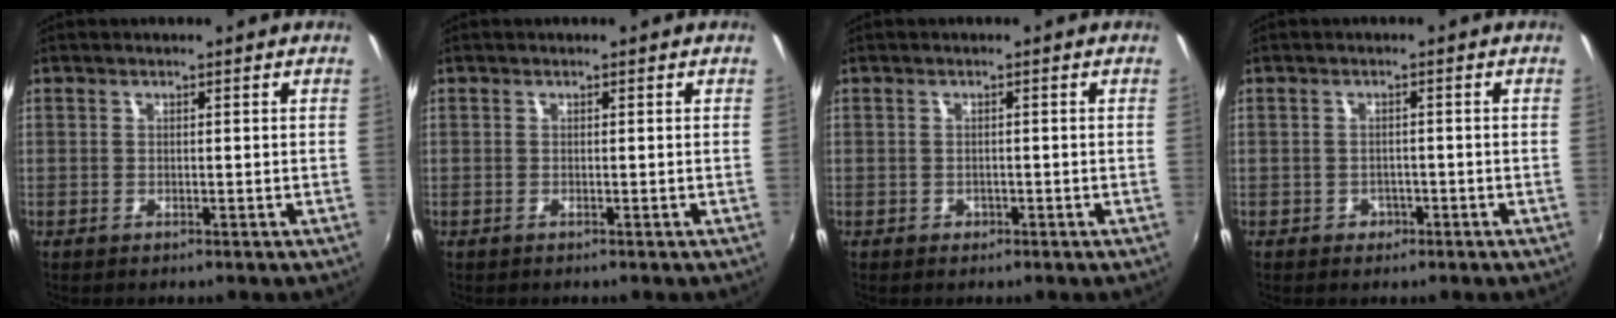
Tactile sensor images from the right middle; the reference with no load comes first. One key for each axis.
{"total": 0.0}
{"total": 1.2, "fx": -0.6, "fy": 1.0, "fz": 0.2, "tx": -0.003, "ty": -0.002, "tz": -0.005}
{"total": 2.3, "fx": -1.0, "fy": 2.0, "fz": 0.4, "tx": -0.009, "ty": 0.001, "tz": -0.013}